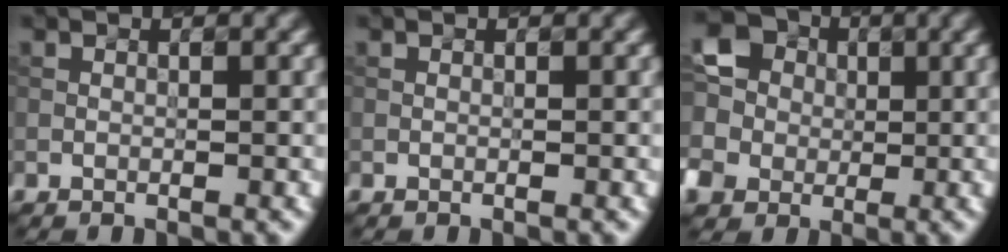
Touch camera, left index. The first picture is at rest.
{"total": 0.0}
{"total": 6.8, "force": [-0.4, 6.5, 2.1], "torque": [-0.073, 0.013, -0.022]}